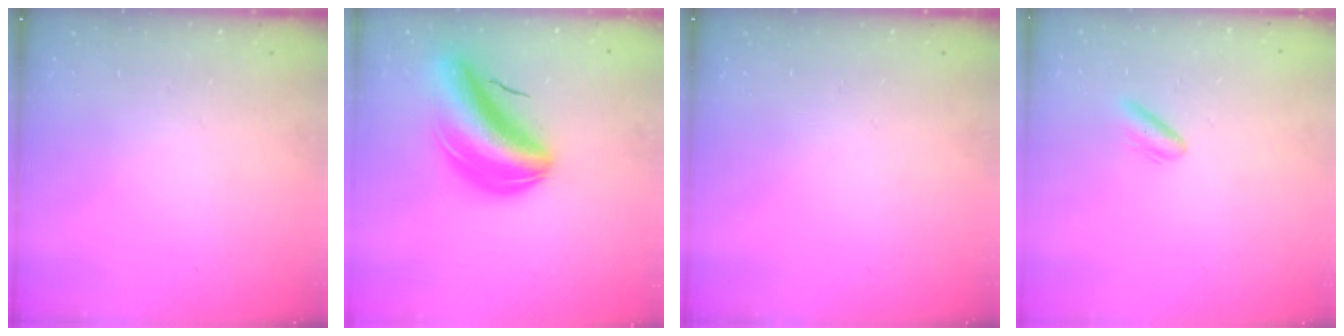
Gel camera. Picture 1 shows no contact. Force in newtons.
{"total": 13.6, "press": 13.1, "slide": 3.8}
{"total": 0.0}
{"total": 3.7, "press": 3.4, "slide": 1.4}